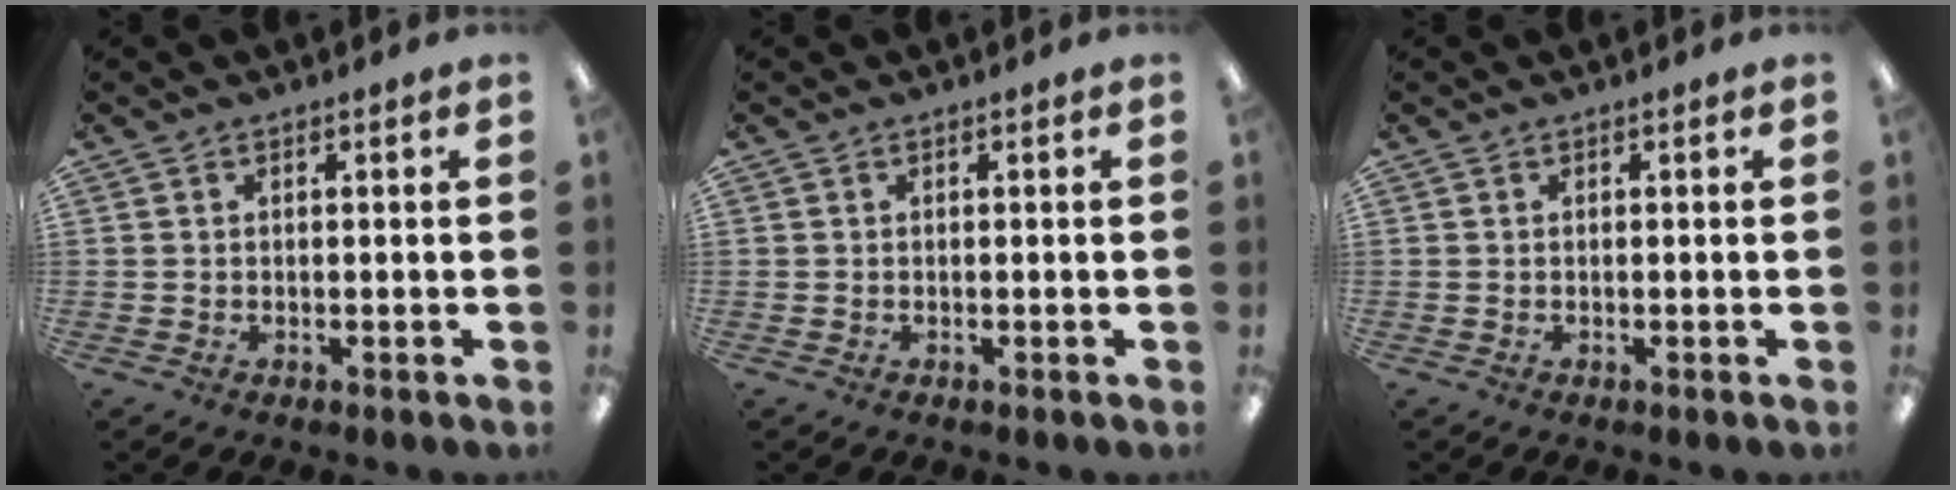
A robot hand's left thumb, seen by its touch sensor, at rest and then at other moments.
{"total": 0.0}
{"total": 0.0}